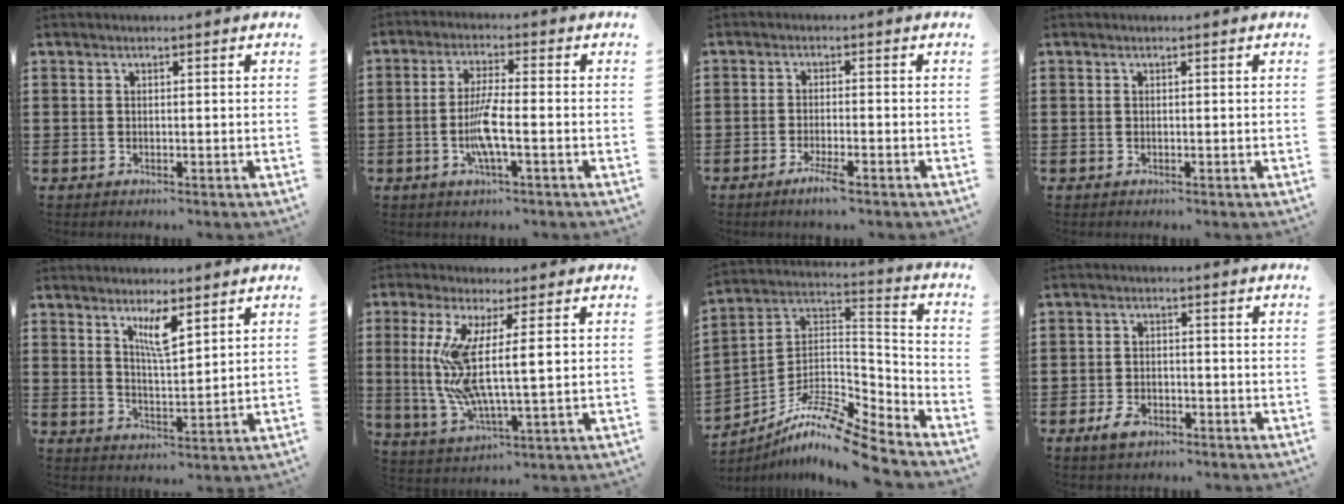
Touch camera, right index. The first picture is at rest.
{"total": 5.9, "force": [-1.7, 0.6, 5.7], "torque": [-0.118, -0.012, -0.036]}
{"total": 3.2, "force": [-2.0, 0.0, 2.6], "torque": [-0.054, -0.011, -0.037]}
{"total": 0.0}
{"total": 5.4, "force": [3.1, 1.3, 4.2], "torque": [-0.075, -0.001, 0.050]}
{"total": 10.1, "force": [1.6, 1.6, 9.8], "torque": [-0.213, -0.016, 0.023]}
{"total": 11.2, "force": [-9.4, 1.5, 5.9], "torque": [-0.115, 0.010, -0.189]}
{"total": 2.9, "force": [-1.9, 1.6, 1.6], "torque": [-0.037, 0.002, -0.041]}